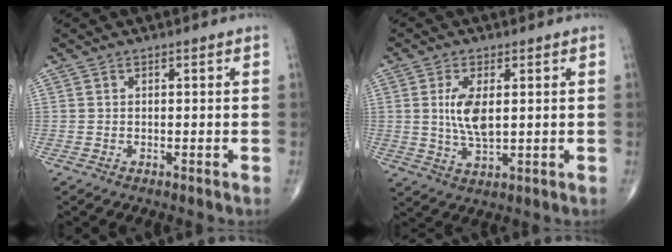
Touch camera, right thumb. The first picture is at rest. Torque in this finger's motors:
{"motor_torque": [1.64, 1.54, 1.22, -0.31, 0.10]}